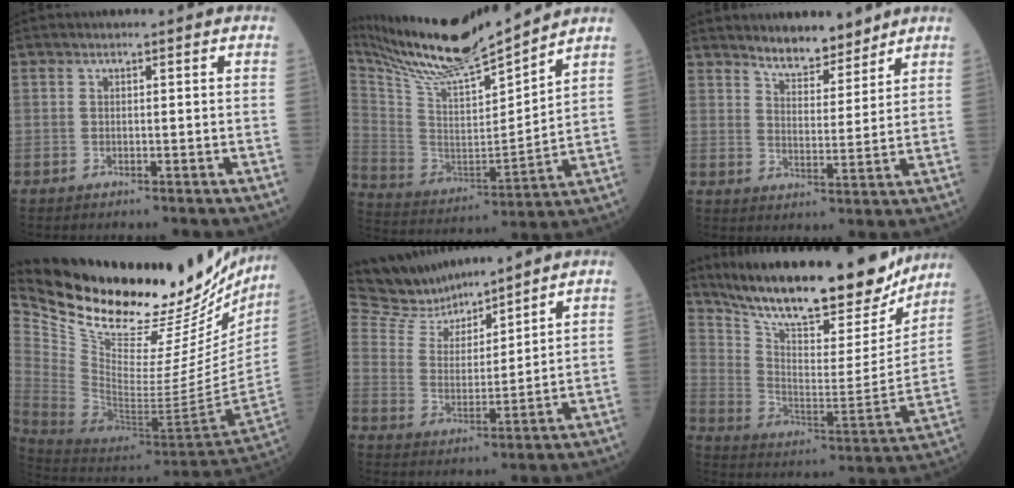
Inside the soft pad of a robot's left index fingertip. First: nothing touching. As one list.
[{"total": 18.3, "force": [16.8, 0.6, 7.4], "torque": [-0.155, -0.014, 0.301]}, {"total": 6.4, "force": [5.7, 1.9, 2.2], "torque": [-0.036, 0.000, 0.100]}, {"total": 32.7, "force": [27.9, 8.9, 14.6], "torque": [-0.257, -0.070, 0.406]}, {"total": 11.5, "force": [11.1, 1.8, 2.3], "torque": [-0.060, 0.009, 0.224]}, {"total": 25.4, "force": [21.3, 6.3, 12.3], "torque": [-0.206, -0.019, 0.316]}]